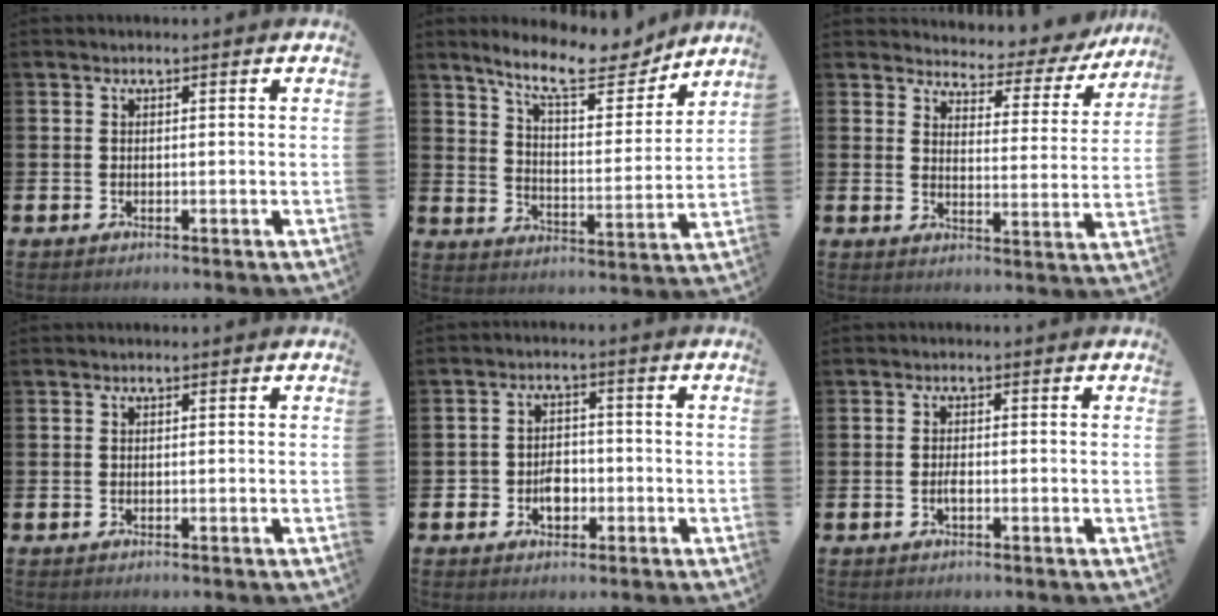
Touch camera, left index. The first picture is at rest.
{"total": 11.4, "force": [10.0, 2.8, 4.7], "torque": [-0.104, -0.059, 0.175]}
{"total": 4.4, "force": [4.1, 1.4, 0.7], "torque": [-0.023, -0.045, 0.061]}
{"total": 0.0}
{"total": 3.5, "force": [-1.2, 2.8, 1.7], "torque": [-0.027, 0.002, -0.028]}
{"total": 1.3, "force": [-0.4, 0.4, 1.2], "torque": [-0.021, -0.001, -0.009]}